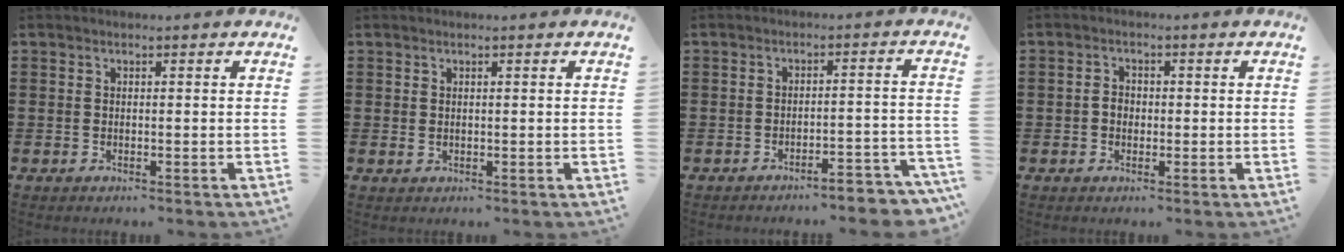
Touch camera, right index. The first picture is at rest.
{"total": 0.6, "force": [0.1, 0.4, 0.4], "torque": [-0.009, 0.003, 0.002]}
{"total": 3.8, "force": [-3.5, 0.1, 1.3], "torque": [-0.025, -0.004, -0.072]}
{"total": 1.9, "force": [-0.4, 1.5, 1.1], "torque": [-0.023, 0.005, -0.009]}